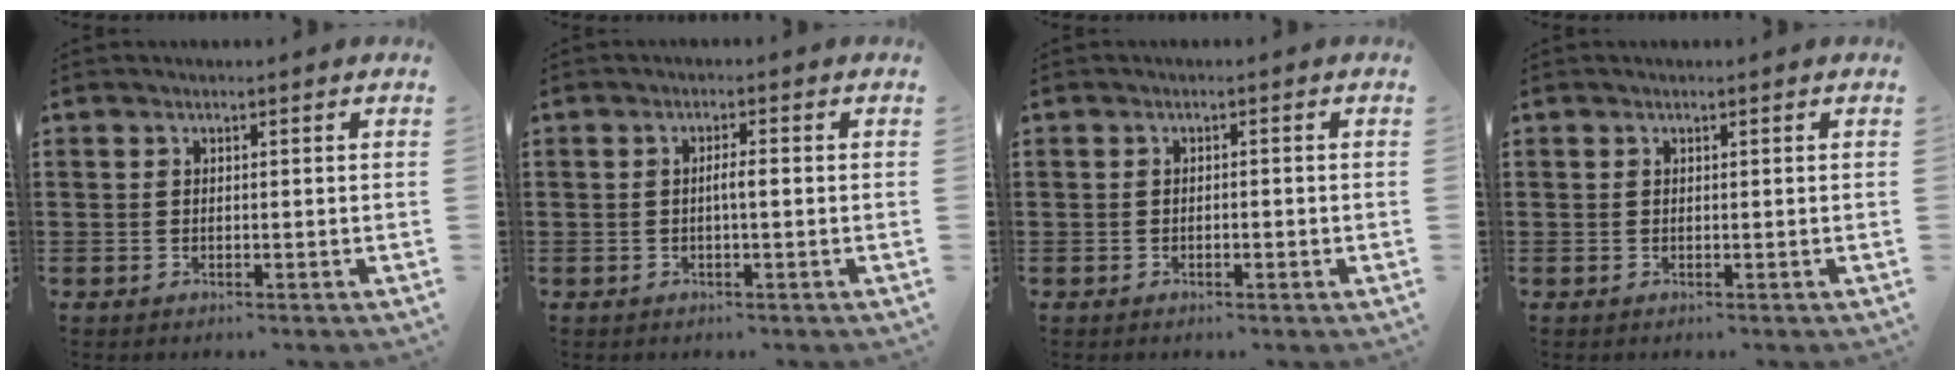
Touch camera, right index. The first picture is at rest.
{"total": 1.9, "force": [-0.4, 0.1, 1.8], "torque": [-0.033, -0.001, -0.008]}
{"total": 0.8, "force": [-0.5, 0.2, 0.5], "torque": [-0.012, -0.002, -0.008]}
{"total": 0.0}